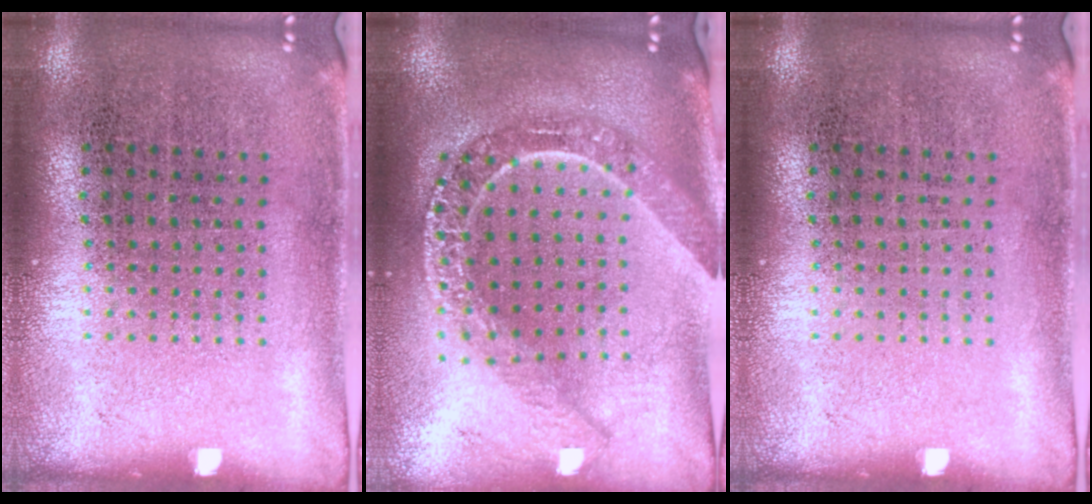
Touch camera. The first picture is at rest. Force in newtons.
{"total": 2.3, "press": 2.0, "slide": 1.2}
{"total": 0.0}